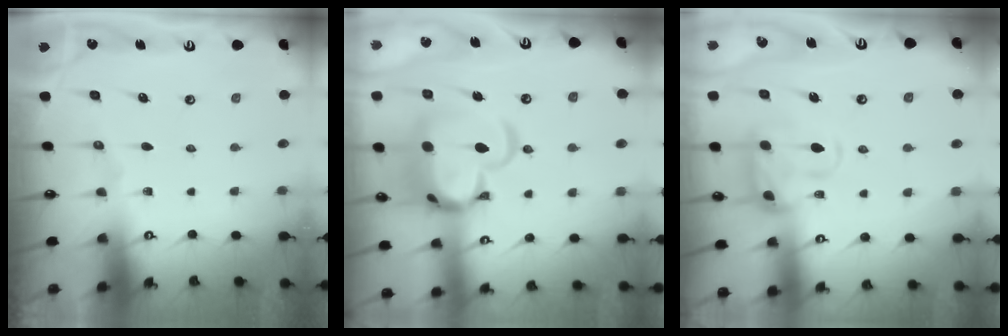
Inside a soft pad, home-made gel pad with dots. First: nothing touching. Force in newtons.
{"total": 11.0, "press": 10.9, "slide": 1.3}
{"total": 5.5, "press": 5.3, "slide": 1.4}